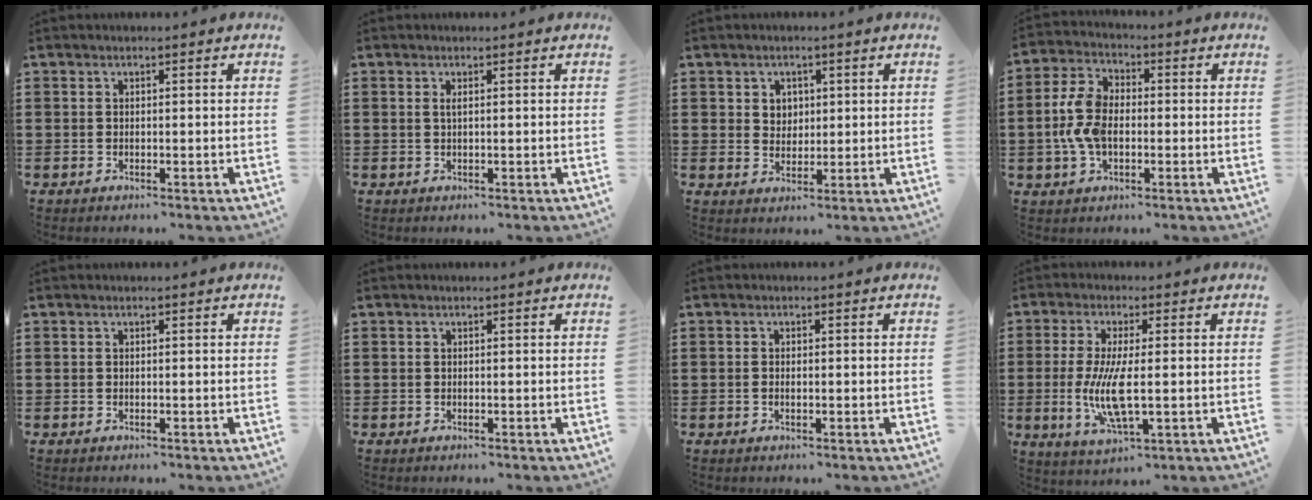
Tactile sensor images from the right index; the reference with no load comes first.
{"total": 0.9, "force": [0.2, 0.1, 0.8], "torque": [-0.018, 0.001, 0.003]}
{"total": 2.8, "force": [1.3, 2.4, 0.6], "torque": [-0.023, 0.010, 0.022]}
{"total": 7.6, "force": [-1.0, 5.0, 5.7], "torque": [-0.141, 0.004, -0.023]}
{"total": 0.0}
{"total": 0.0}
{"total": 0.7, "force": [-0.2, 0.3, 0.6], "torque": [-0.013, -0.001, -0.003]}
{"total": 8.4, "force": [-0.9, 2.3, 8.0], "torque": [-0.173, -0.018, -0.020]}